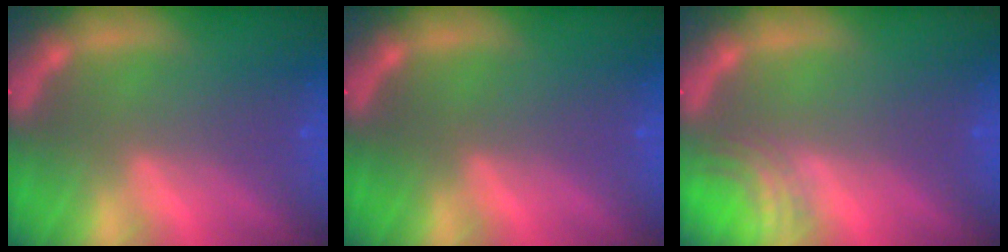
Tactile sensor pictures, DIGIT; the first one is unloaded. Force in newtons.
{"total": 0.0}
{"total": 3.0}